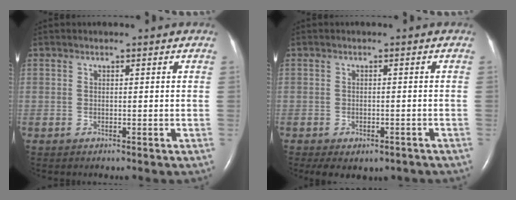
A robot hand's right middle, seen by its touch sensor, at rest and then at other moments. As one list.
[{"total": 5.3, "force": [-3.7, 2.8, 2.4], "torque": [-0.030, 0.001, -0.045]}]